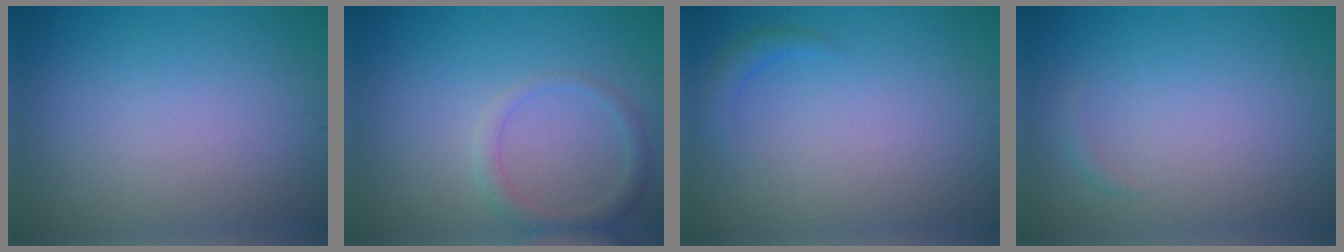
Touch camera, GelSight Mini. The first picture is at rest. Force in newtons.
{"total": 1.9, "press": 1.9, "slide": 0.1}
{"total": 1.2, "press": 1.2, "slide": 0.1}
{"total": 0.5, "press": 0.5, "slide": 0.0}